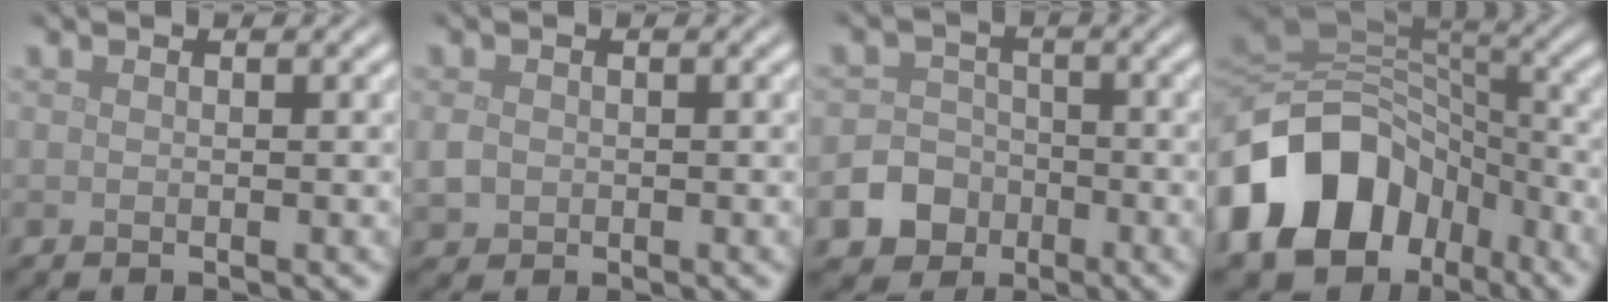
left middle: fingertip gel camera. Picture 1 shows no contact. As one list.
[{"total": 1.5, "force": [-0.1, 1.3, 0.7], "torque": [-0.016, -0.004, -0.005]}, {"total": 5.8, "force": [-3.0, 4.9, 1.2], "torque": [0.003, -0.013, -0.073]}, {"total": 14.8, "force": [-6.1, 10.9, 7.9], "torque": [-0.167, -0.007, -0.111]}]